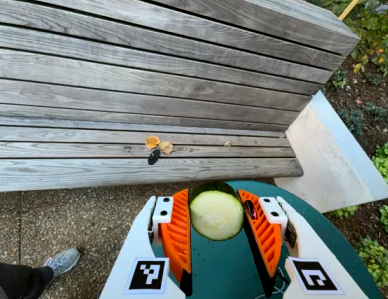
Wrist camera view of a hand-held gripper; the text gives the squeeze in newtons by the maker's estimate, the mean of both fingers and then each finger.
{"total": 10.1, "left": 9.8, "right": 10.4}